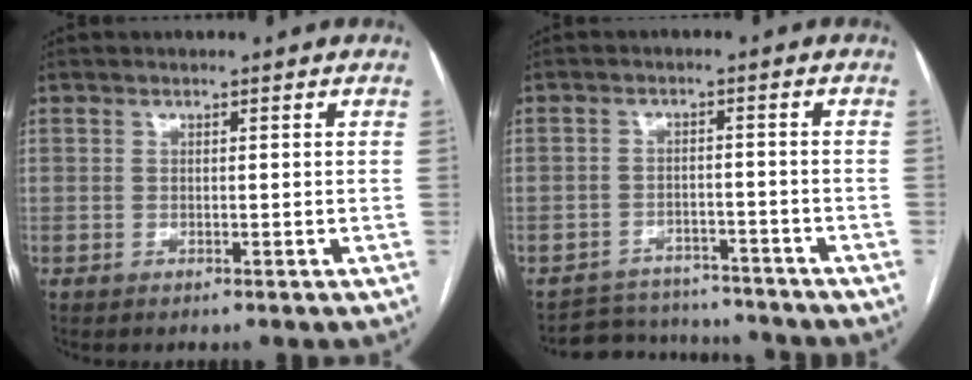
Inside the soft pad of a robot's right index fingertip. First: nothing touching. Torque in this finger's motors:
{"motor_torque": [-1.43, -0.43, -1.06, -0.21]}